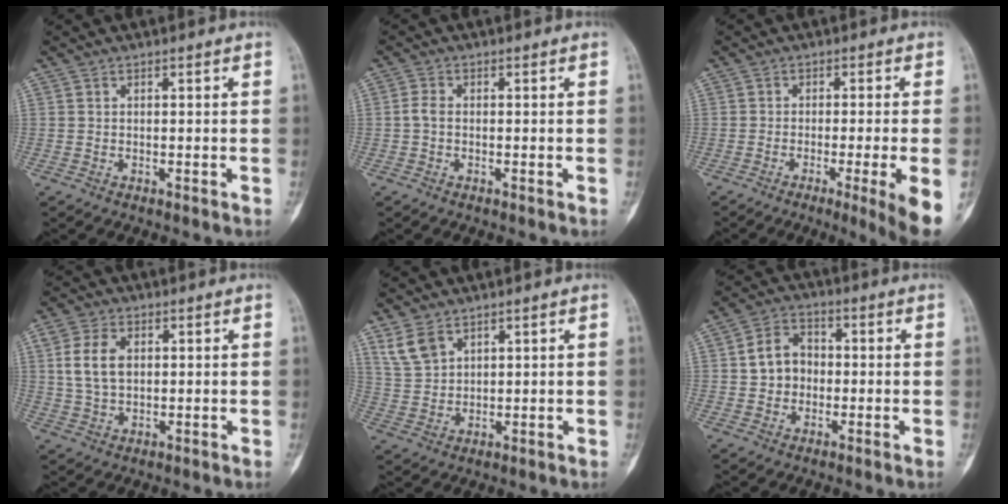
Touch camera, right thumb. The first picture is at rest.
{"total": 1.8, "force": [-0.3, 1.1, 1.4], "torque": [-0.029, 0.002, -0.011]}
{"total": 9.0, "force": [-3.6, -0.2, 8.2], "torque": [-0.124, -0.015, -0.054]}
{"total": 7.2, "force": [1.4, 4.7, 5.2], "torque": [-0.101, 0.004, 0.030]}
{"total": 5.7, "force": [3.7, 3.5, 2.7], "torque": [-0.047, -0.012, 0.085]}
{"total": 7.3, "force": [-0.1, 6.1, 3.9], "torque": [-0.045, 0.020, -0.011]}